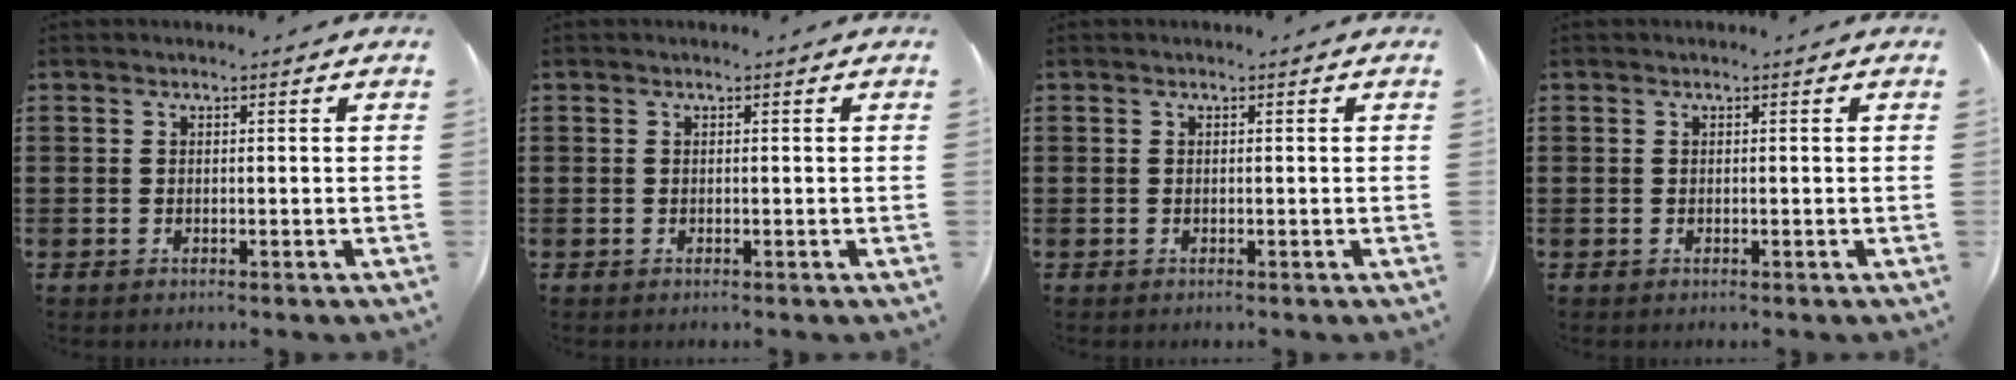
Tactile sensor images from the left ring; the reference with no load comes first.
{"total": 0.0}
{"total": 0.0}
{"total": 0.0}